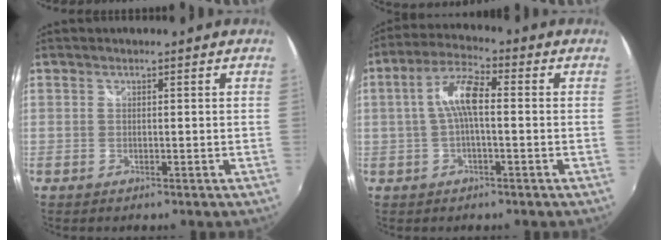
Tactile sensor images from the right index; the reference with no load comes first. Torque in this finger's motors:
{"motor_torque": [0.89, -0.37, 0.57, 0.14]}